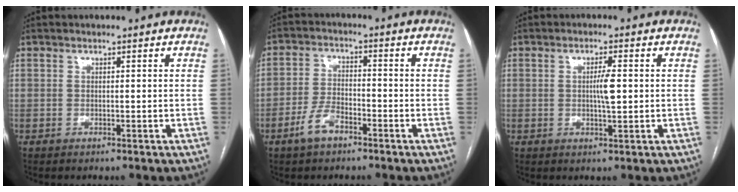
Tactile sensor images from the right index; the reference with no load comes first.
{"total": 5.3, "force": [-3.3, 2.6, 3.3], "torque": [-0.073, 0.004, -0.063]}
{"total": 3.5, "force": [0.2, 0.4, 3.4], "torque": [-0.060, -0.001, 0.003]}